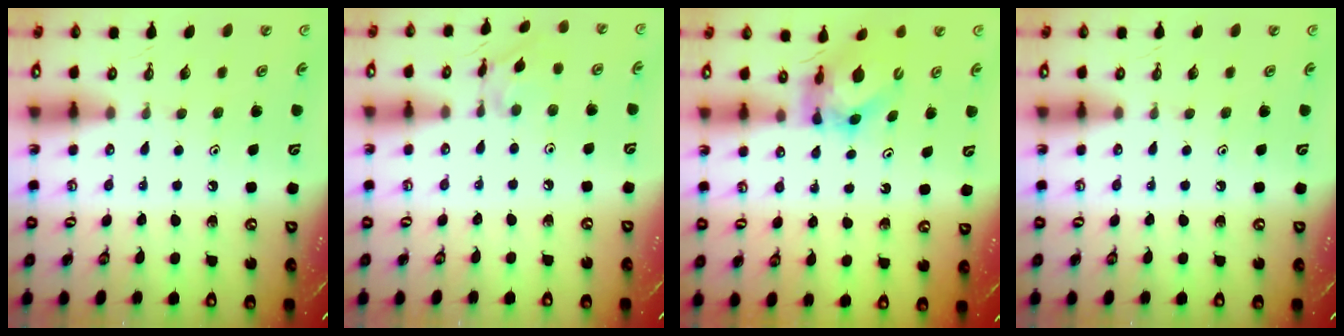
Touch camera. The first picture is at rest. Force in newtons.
{"total": 7.3, "press": 7.2, "slide": 0.4}
{"total": 5.7, "press": 5.7, "slide": 0.5}
{"total": 0.0}